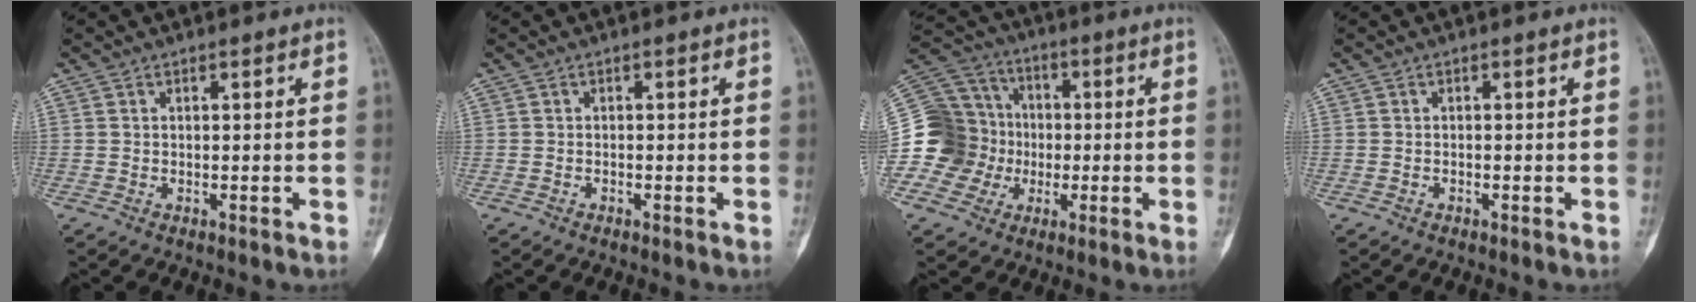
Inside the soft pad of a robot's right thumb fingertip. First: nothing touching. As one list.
[{"total": 0.0}, {"total": 18.1, "force": [-2.8, 17.0, 5.5], "torque": [-0.097, 0.074, -0.044]}, {"total": 0.0}]